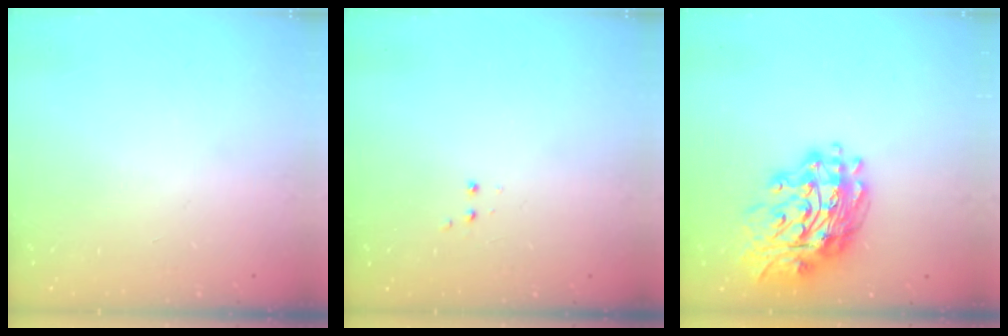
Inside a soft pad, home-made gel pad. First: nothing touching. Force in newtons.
{"total": 2.8, "press": 2.8, "slide": 0.6}
{"total": 17.2, "press": 17.1, "slide": 1.9}